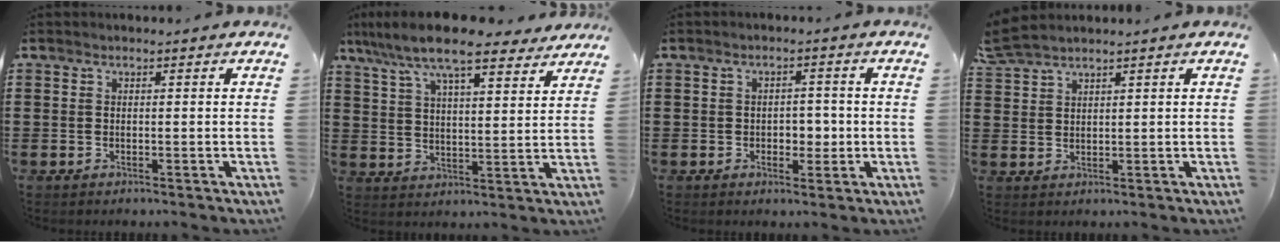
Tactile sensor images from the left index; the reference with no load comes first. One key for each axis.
{"total": 10.6, "fx": 8.9, "fy": 1.6, "fz": 5.5, "tx": -0.138, "ty": -0.030, "tz": 0.156}
{"total": 3.2, "fx": -0.4, "fy": 2.4, "fz": 2.2, "tx": -0.041, "ty": 0.003, "tz": -0.015}
{"total": 3.2, "fx": 2.8, "fy": 0.5, "fz": 1.4, "tx": -0.036, "ty": 0.001, "tz": 0.054}